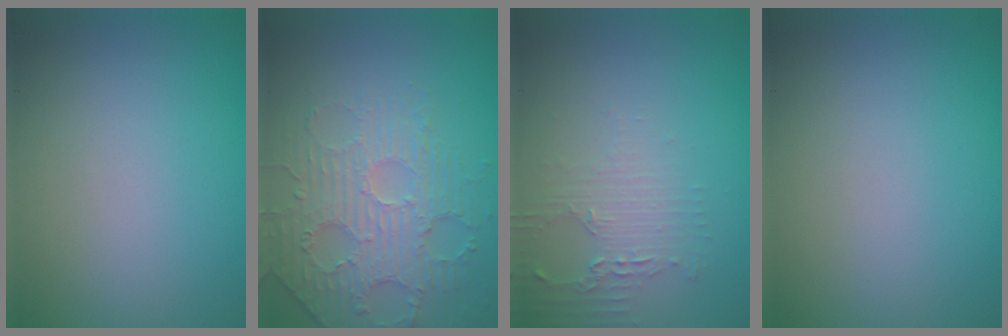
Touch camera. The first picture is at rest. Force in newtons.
{"total": 4.6, "press": 3.6, "slide": 2.9}
{"total": 1.8, "press": 1.8, "slide": 0.4}
{"total": 0.0}